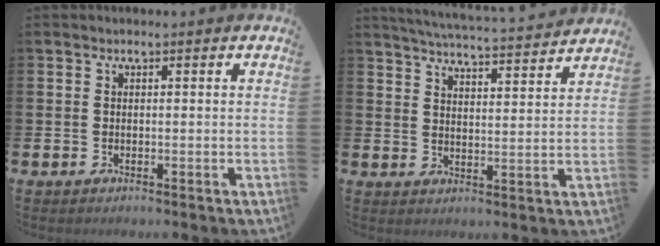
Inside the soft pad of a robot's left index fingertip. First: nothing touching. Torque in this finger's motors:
{"motor_torque": [0.50, -0.48, 0.27, 0.03]}